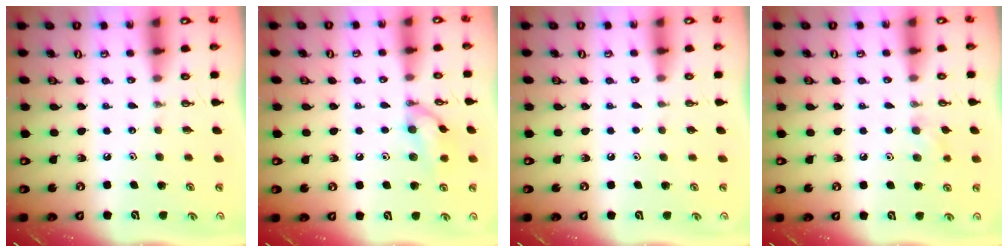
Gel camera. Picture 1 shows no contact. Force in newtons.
{"total": 11.7, "press": 9.6, "slide": 6.6}
{"total": 0.9, "press": 0.1, "slide": 0.9}
{"total": 6.9, "press": 6.6, "slide": 2.3}